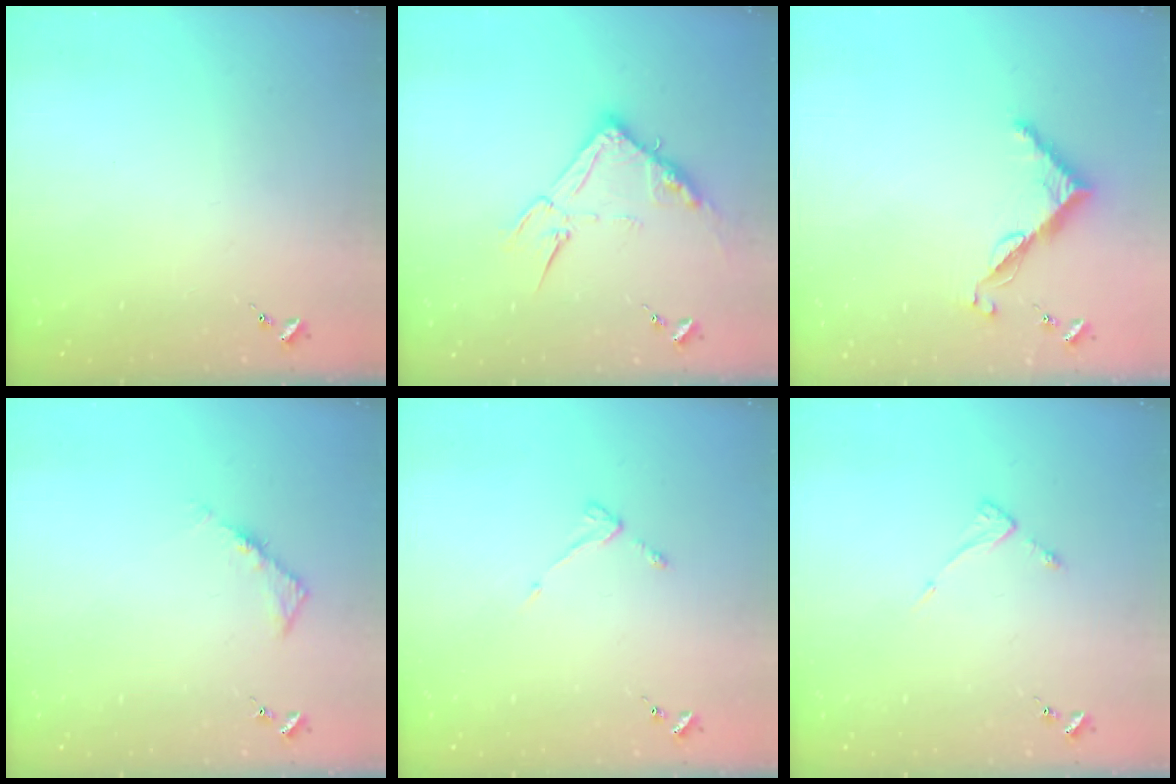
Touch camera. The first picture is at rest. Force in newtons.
{"total": 13.3, "press": 13.3, "slide": 1.0}
{"total": 7.6, "press": 7.5, "slide": 0.6}
{"total": 4.5, "press": 4.5, "slide": 0.4}
{"total": 3.7, "press": 3.7, "slide": 0.5}
{"total": 3.9, "press": 3.9, "slide": 0.5}